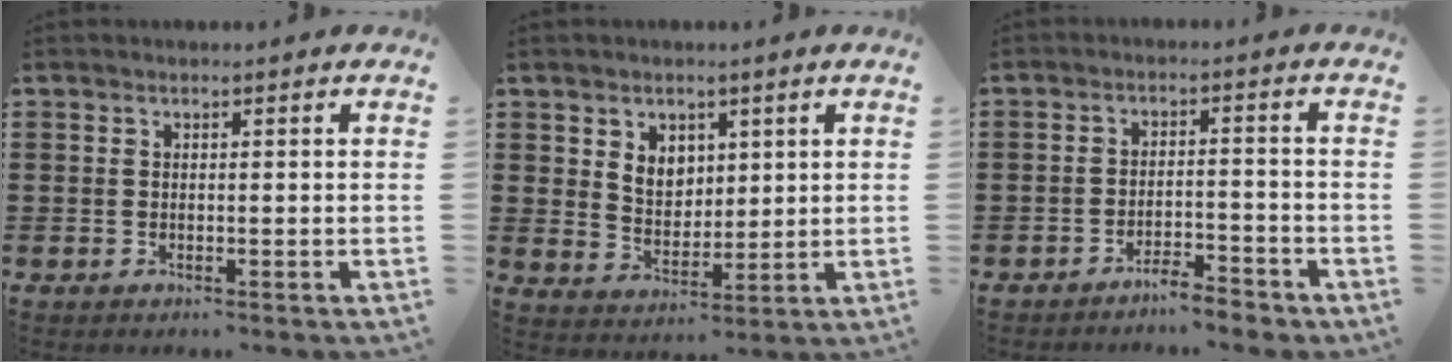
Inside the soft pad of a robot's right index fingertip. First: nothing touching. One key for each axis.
{"total": 4.6, "fx": 2.2, "fy": 3.7, "fz": 1.7, "tx": -0.041, "ty": 0.009, "tz": 0.039}
{"total": 3.6, "fx": -3.5, "fy": 0.2, "fz": 0.8, "tx": -0.017, "ty": 0.002, "tz": -0.072}